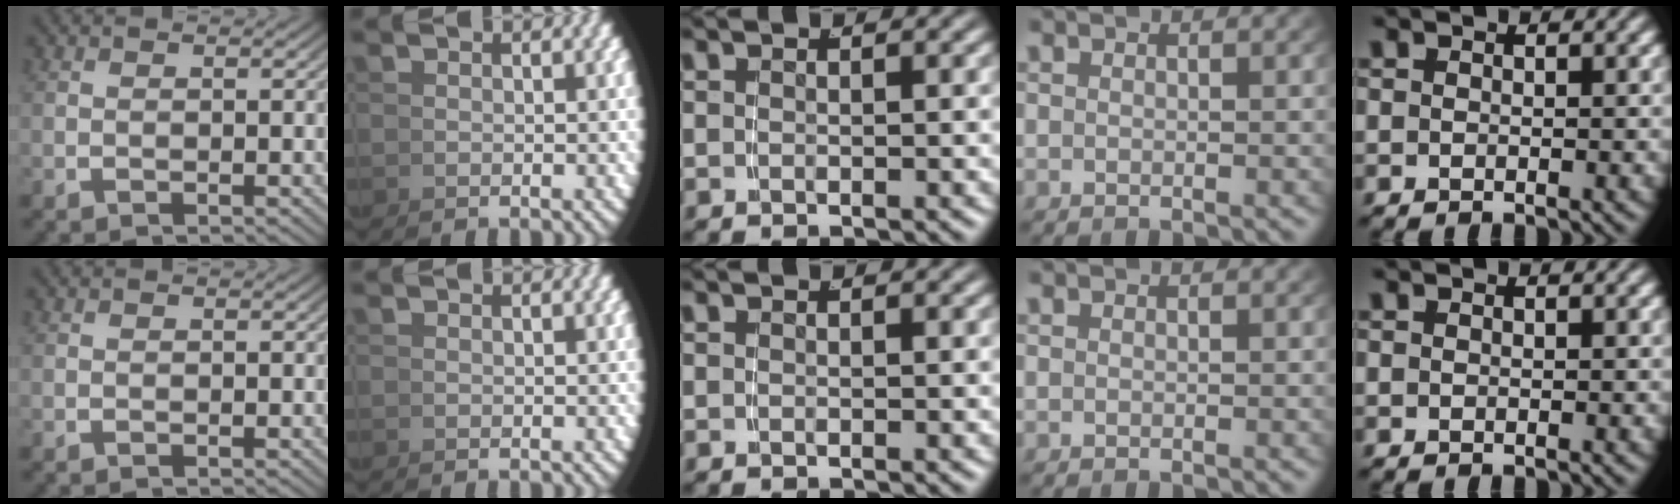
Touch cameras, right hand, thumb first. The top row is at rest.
{}